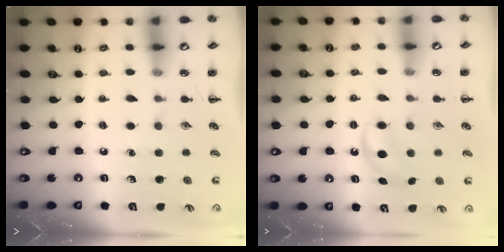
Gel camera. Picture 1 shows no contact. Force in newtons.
{"total": 5.0, "press": 4.7, "slide": 1.5}